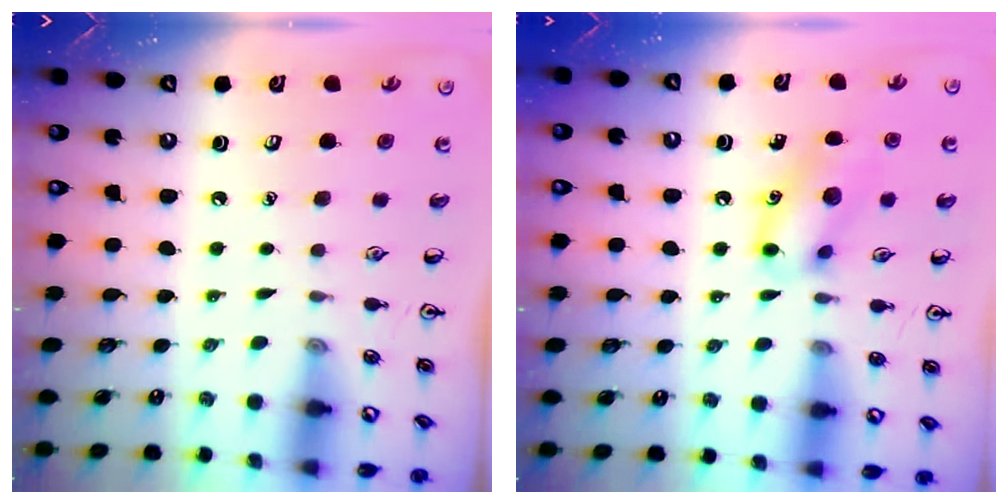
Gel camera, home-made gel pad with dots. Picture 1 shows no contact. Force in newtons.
{"total": 12.1, "press": 12.0, "slide": 1.8}